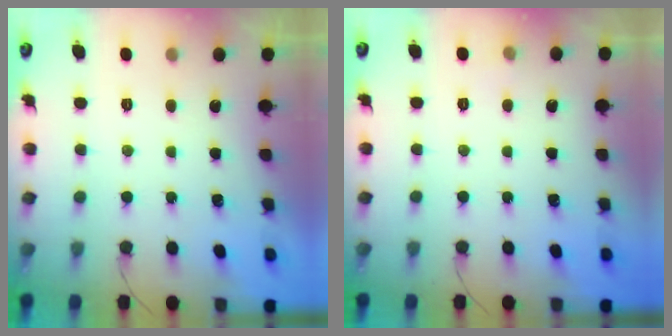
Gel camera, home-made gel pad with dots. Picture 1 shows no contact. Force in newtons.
{"total": 7.5, "press": 2.8, "slide": 6.9}